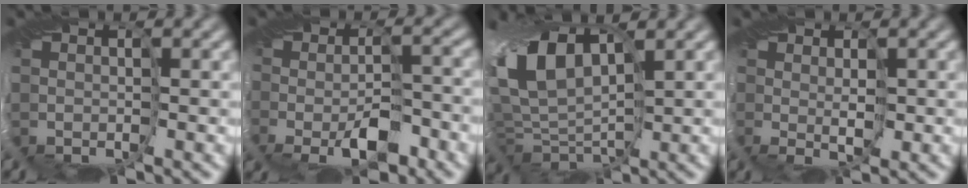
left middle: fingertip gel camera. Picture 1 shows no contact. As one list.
[{"total": 2.2, "force": [-1.6, 0.2, 1.6], "torque": [-0.025, -0.003, -0.026]}, {"total": 10.8, "force": [3.0, 5.9, 8.5], "torque": [-0.189, -0.002, 0.062]}, {"total": 0.9, "force": [0.7, -0.6, 0.1], "torque": [-0.001, -0.001, 0.013]}]